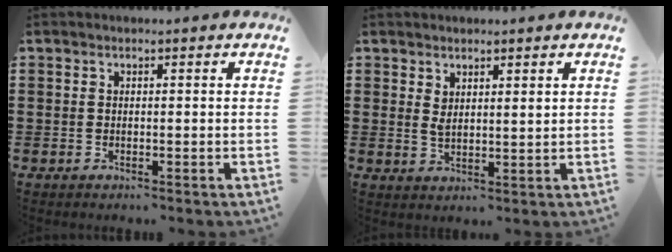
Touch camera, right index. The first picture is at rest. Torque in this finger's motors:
{"motor_torque": [-0.09, 0.19, 0.06, 0.04]}